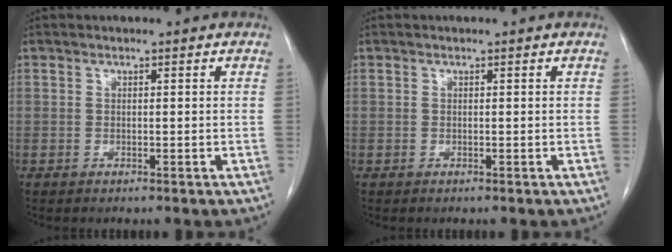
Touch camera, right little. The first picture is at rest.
{"total": 0.0}